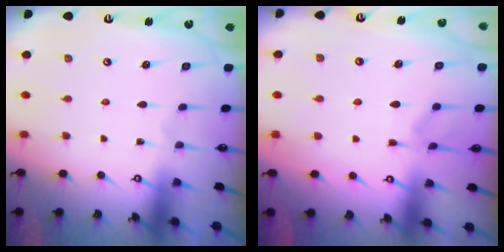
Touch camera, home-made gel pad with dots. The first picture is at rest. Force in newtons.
{"total": 3.4, "press": 3.3, "slide": 0.8}